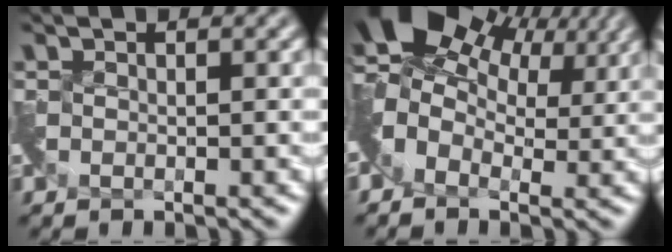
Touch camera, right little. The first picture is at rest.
{"total": 7.6, "force": [3.3, 5.1, 4.6], "torque": [-0.082, 0.011, 0.054]}